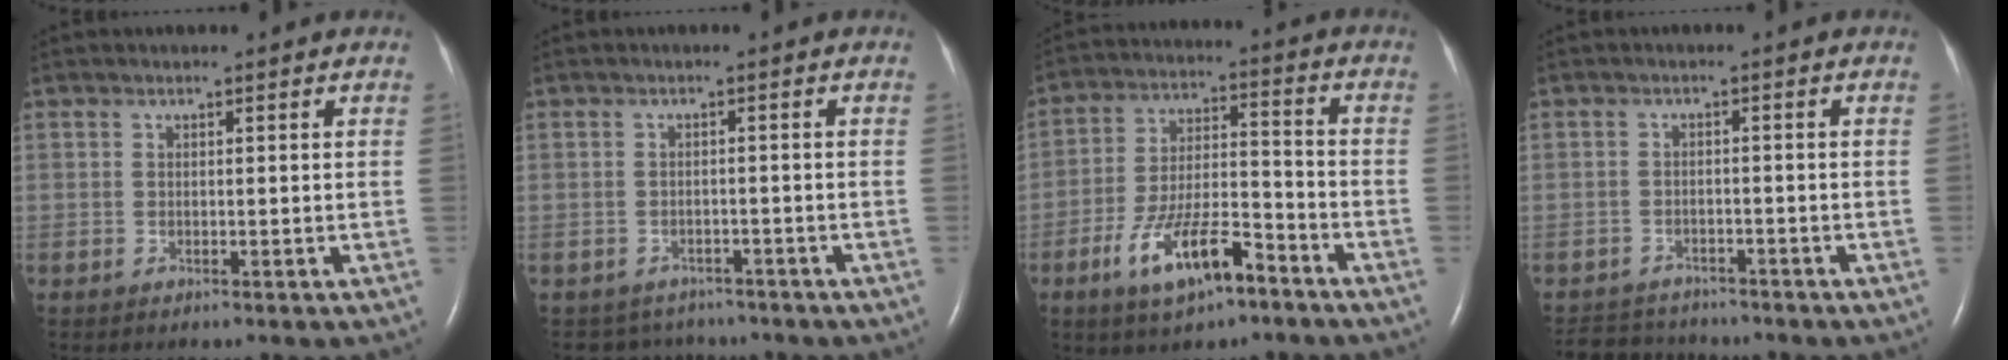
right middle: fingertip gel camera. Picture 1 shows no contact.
{"total": 4.2, "force": [-3.7, 2.1, -0.6], "torque": [0.005, 0.007, -0.050]}
{"total": 11.7, "force": [-6.9, 3.5, 8.8], "torque": [-0.171, 0.004, -0.118]}
{"total": 6.3, "force": [-6.0, 1.8, 0.6], "torque": [-0.012, 0.001, -0.091]}